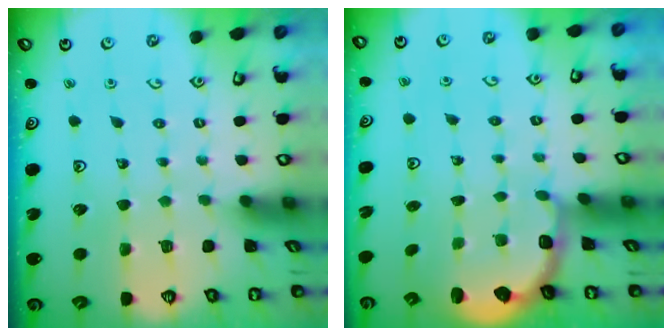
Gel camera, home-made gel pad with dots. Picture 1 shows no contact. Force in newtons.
{"total": 2.6, "press": 2.1, "slide": 1.5}